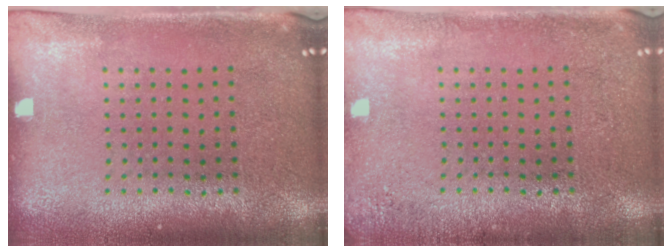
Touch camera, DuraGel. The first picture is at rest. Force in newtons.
{"total": 1.4, "press": 1.4, "slide": 0.2}